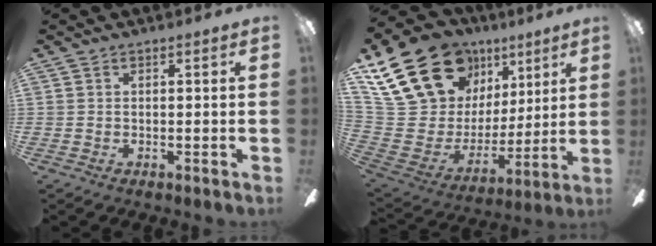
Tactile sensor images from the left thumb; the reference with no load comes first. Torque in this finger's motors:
{"motor_torque": [2.46, 2.47, 1.38, -1.39, 0.12]}